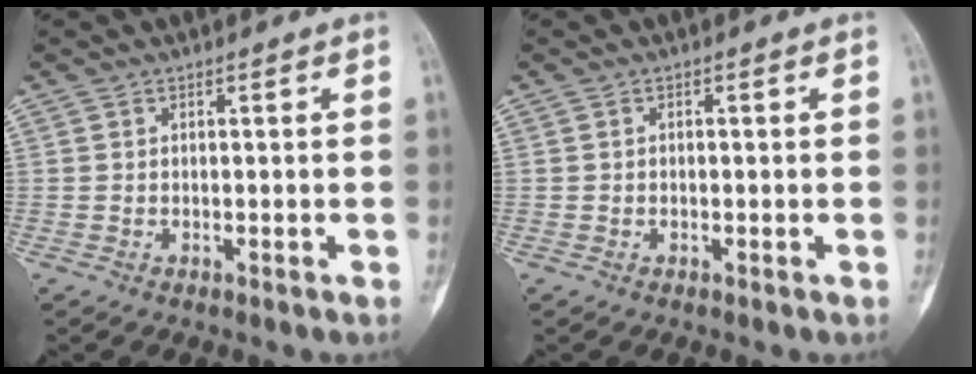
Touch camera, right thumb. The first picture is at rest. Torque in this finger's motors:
{"motor_torque": [0.01, -0.05, 0.02, -0.10, 0.02]}